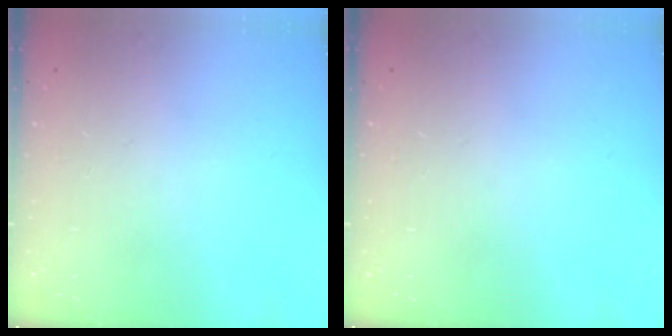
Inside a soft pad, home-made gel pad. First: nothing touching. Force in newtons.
{"total": 0.0}